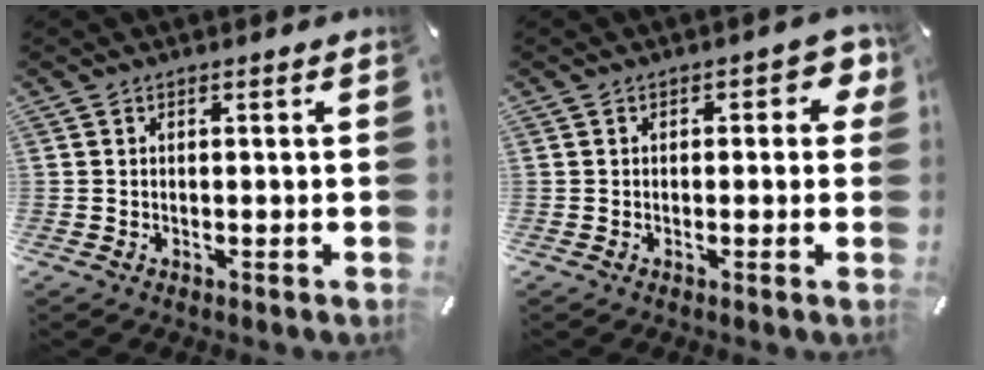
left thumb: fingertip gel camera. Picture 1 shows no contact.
{"total": 3.6, "force": [0.6, 2.2, 2.8], "torque": [-0.032, 0.002, 0.003]}